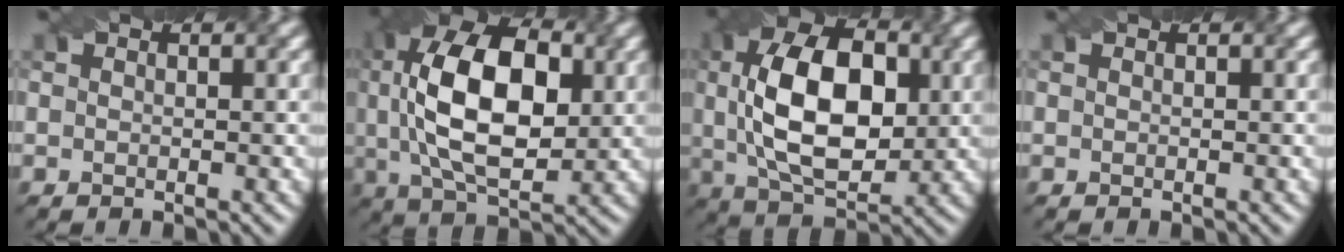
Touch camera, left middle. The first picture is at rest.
{"total": 11.3, "force": [0.5, 6.1, 9.6], "torque": [-0.193, 0.027, 0.020]}
{"total": 10.2, "force": [-0.2, 5.9, 8.3], "torque": [-0.167, 0.021, 0.008]}
{"total": 0.5, "force": [-0.4, -0.2, -0.3], "torque": [0.001, 0.004, -0.003]}